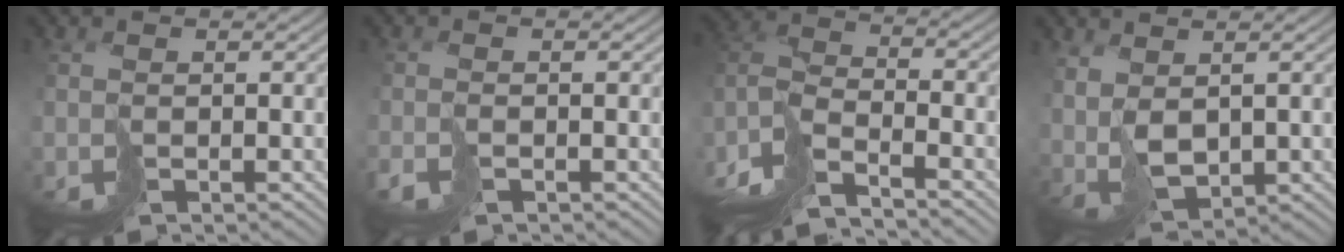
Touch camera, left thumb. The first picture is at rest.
{"total": 1.1, "force": [-0.9, 0.4, 0.4], "torque": [-0.013, -0.005, -0.022]}
{"total": 11.0, "force": [-7.6, 3.9, 6.9], "torque": [-0.180, -0.010, -0.141]}
{"total": 3.5, "force": [1.8, 2.1, 2.2], "torque": [-0.053, -0.004, 0.046]}